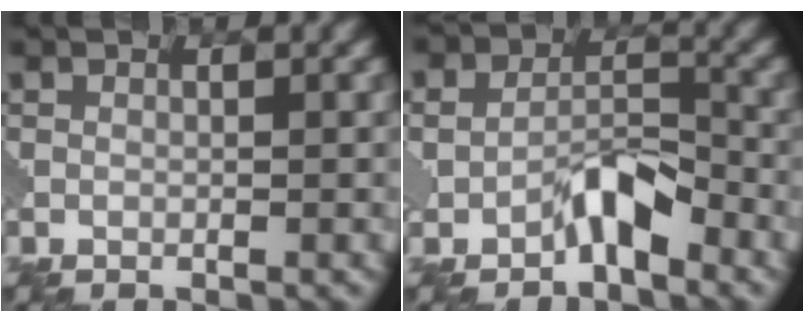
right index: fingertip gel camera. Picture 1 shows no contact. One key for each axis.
{"total": 3.3, "fx": -1.9, "fy": 2.0, "fz": 1.9, "tx": -0.025, "ty": 0.014, "tz": -0.036}